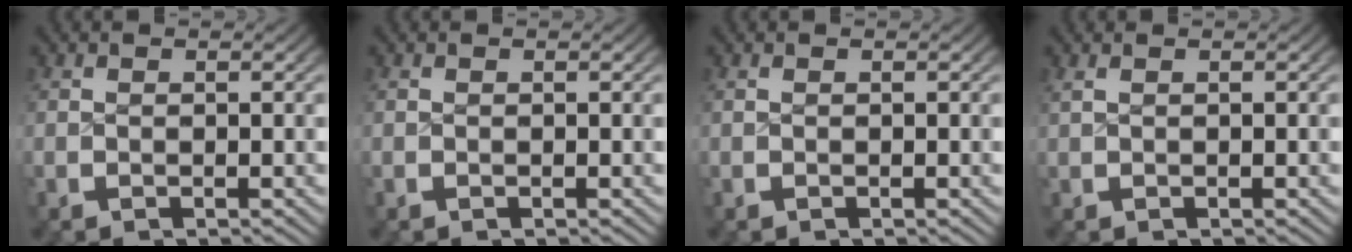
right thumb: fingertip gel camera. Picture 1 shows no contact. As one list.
[{"total": 0.0}, {"total": 0.0}, {"total": 0.6, "force": [0.4, 0.0, 0.5], "torque": [-0.010, 0.005, 0.010]}]